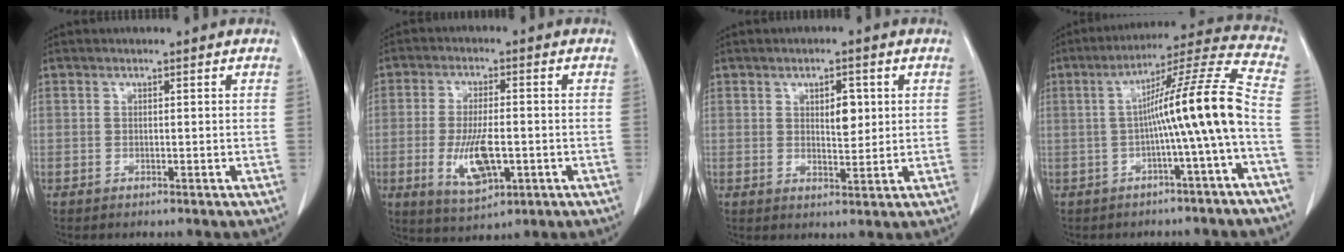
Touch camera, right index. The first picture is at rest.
{"total": 8.5, "force": [-2.0, 3.0, 7.7], "torque": [-0.150, -0.010, -0.027]}
{"total": 4.1, "force": [1.2, 1.8, 3.5], "torque": [-0.053, -0.003, 0.020]}
{"total": 12.5, "force": [-2.2, -1.8, 12.2], "torque": [-0.185, 0.025, -0.040]}